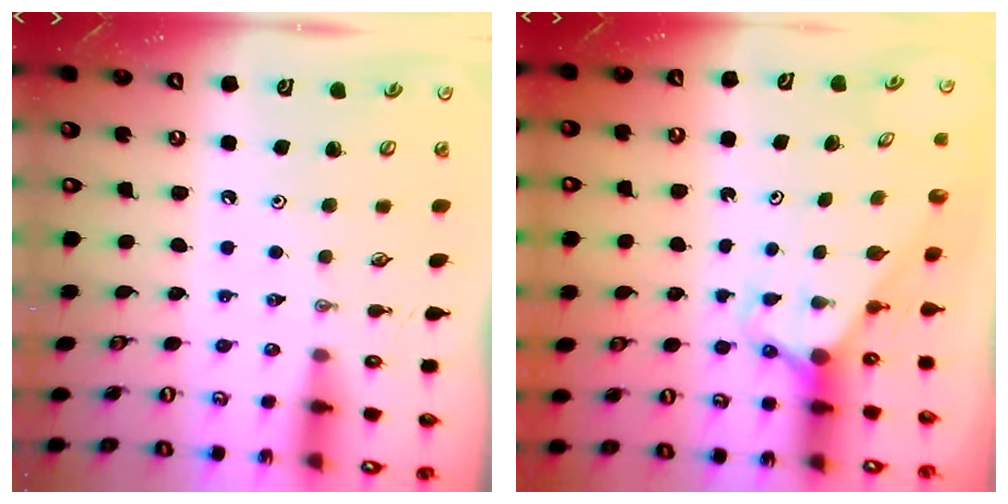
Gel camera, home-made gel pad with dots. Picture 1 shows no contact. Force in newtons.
{"total": 2.9, "press": 2.9, "slide": 0.0}